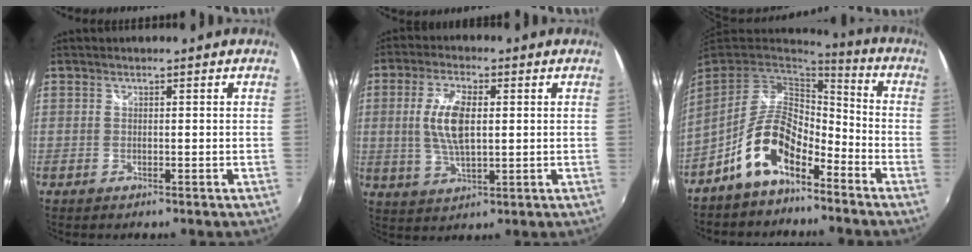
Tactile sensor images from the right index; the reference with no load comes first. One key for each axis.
{"total": 8.8, "fx": 0.9, "fy": 3.5, "fz": 8.0, "tx": -0.160, "ty": 0.002, "tz": 0.021}
{"total": 11.7, "fx": -7.1, "fy": 5.4, "fz": 7.6, "tx": -0.157, "ty": 0.009, "tz": -0.132}